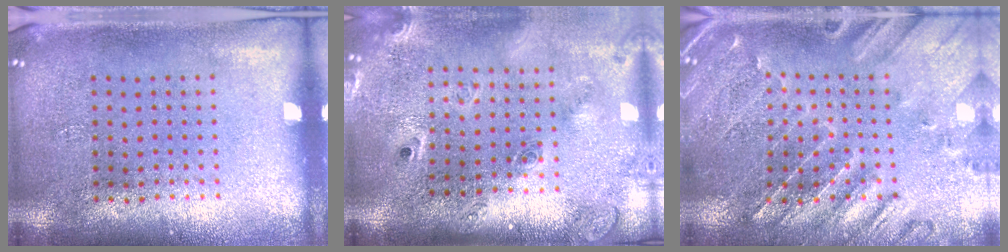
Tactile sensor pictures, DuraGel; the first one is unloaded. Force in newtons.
{"total": 2.5, "press": 1.8, "slide": 1.7}
{"total": 0.6, "press": 0.5, "slide": 0.4}